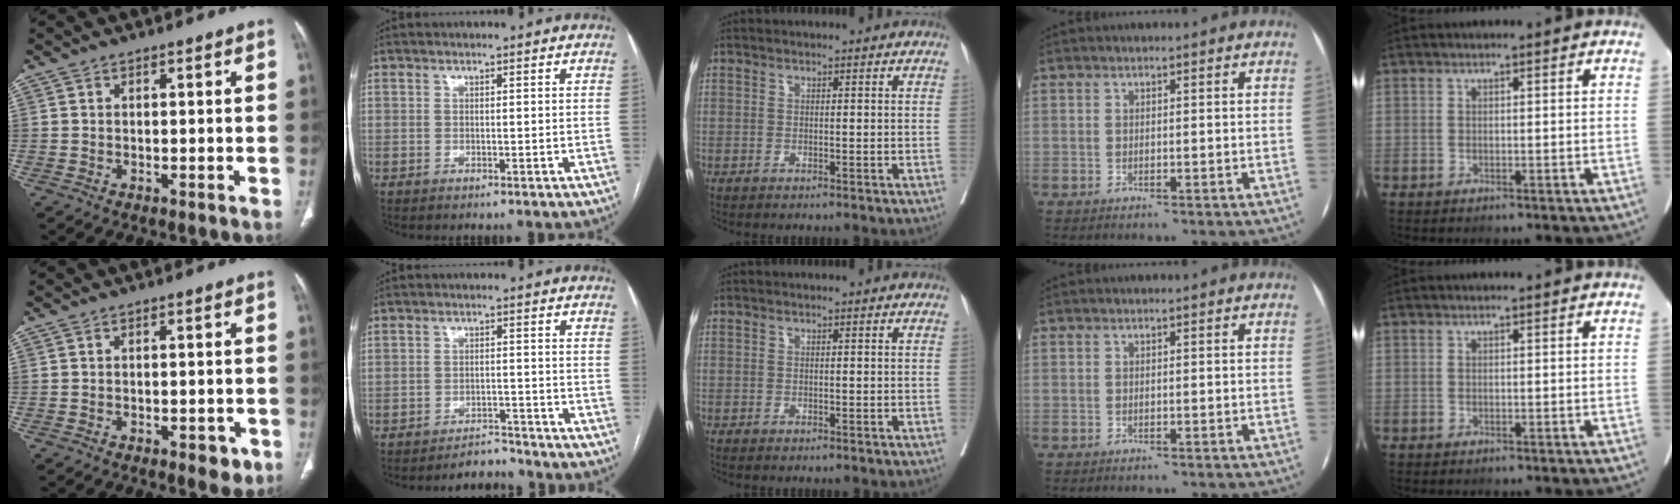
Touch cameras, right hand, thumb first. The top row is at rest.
{"thumb": {"total": 3.6, "force": [-1.7, 1.8, 2.7], "torque": [-0.023, 0.004, -0.017]}, "index": {"total": 3.4, "force": [-3.3, 0.7, -0.3], "torque": [0.008, 0.001, -0.051]}}